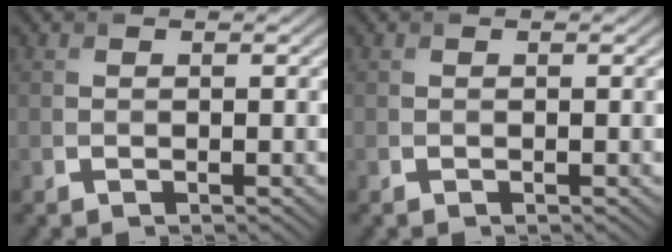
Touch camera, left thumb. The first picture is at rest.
{"total": 0.0}